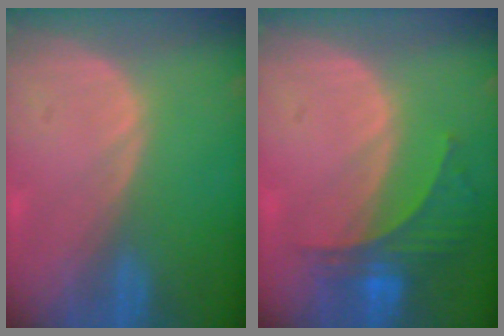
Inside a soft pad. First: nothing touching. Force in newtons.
{"total": 5.7, "press": 5.5, "slide": 1.3}